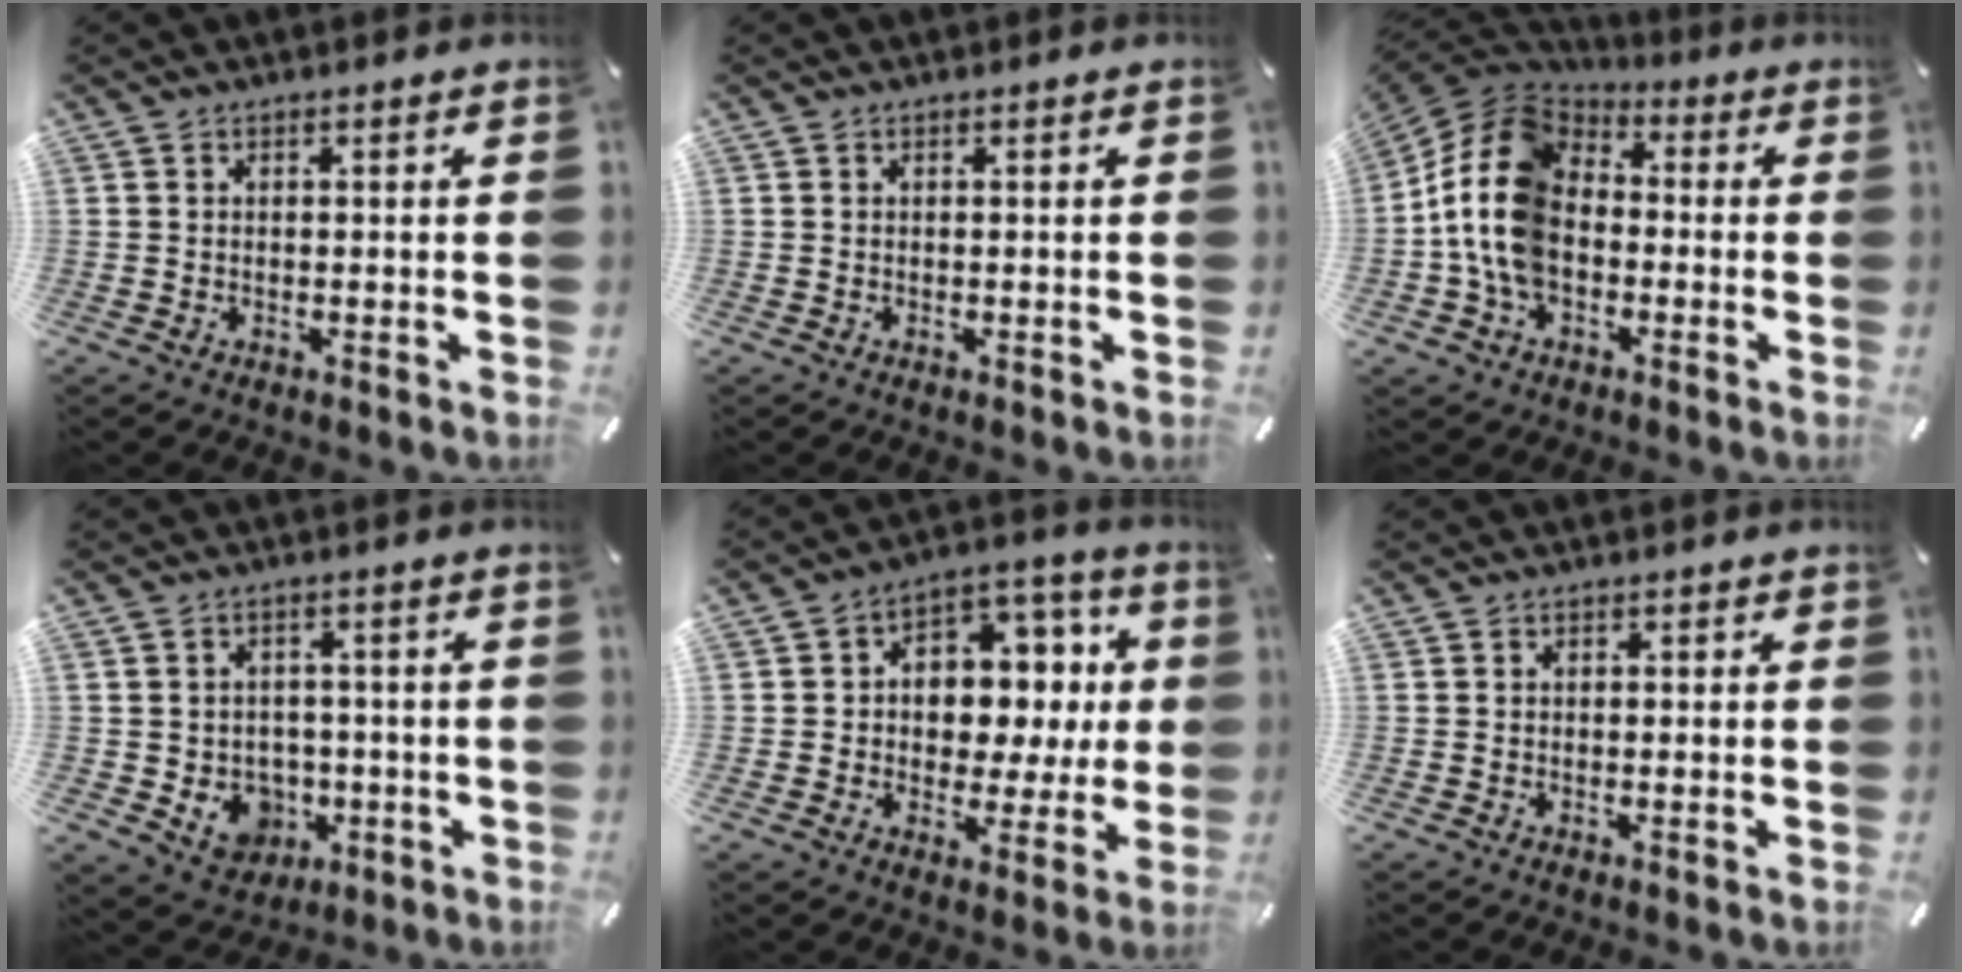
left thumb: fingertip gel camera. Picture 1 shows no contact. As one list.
[{"total": 0.0}, {"total": 15.3, "force": [-3.2, 11.3, 9.9], "torque": [-0.235, 0.024, -0.067]}, {"total": 7.4, "force": [-1.2, 6.9, 2.3], "torque": [-0.040, 0.000, -0.016]}, {"total": 10.2, "force": [0.8, 8.8, 5.0], "torque": [-0.063, -0.017, 0.021]}, {"total": 0.8, "force": [-0.1, 0.7, 0.3], "torque": [-0.005, 0.005, -0.004]}]